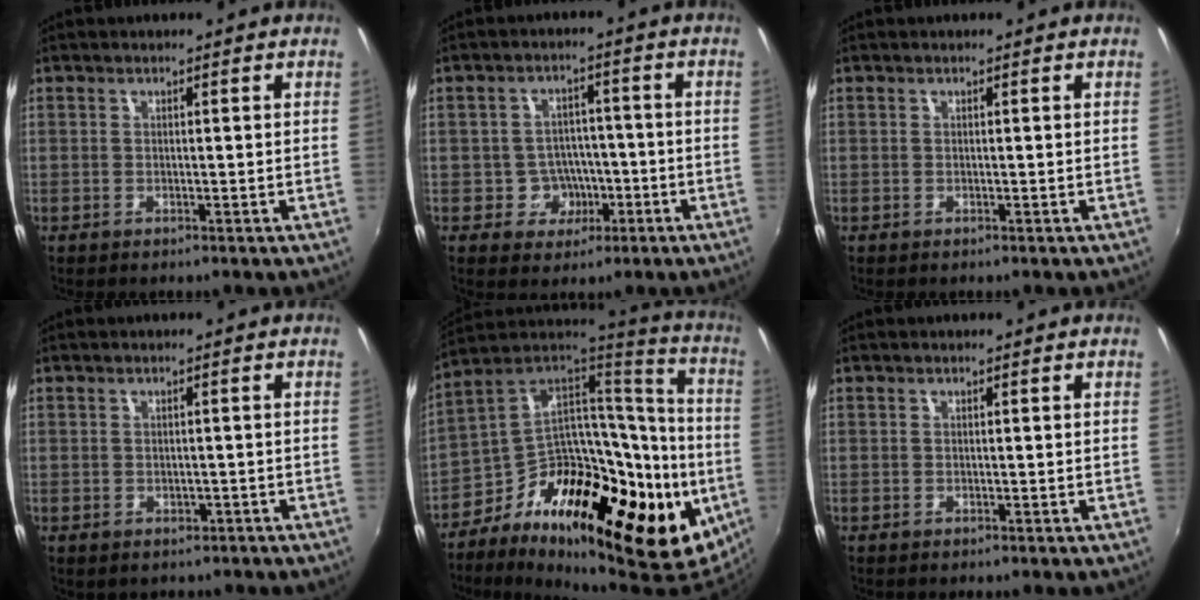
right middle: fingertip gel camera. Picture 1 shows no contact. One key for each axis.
{"total": 5.8, "fx": -2.1, "fy": 5.3, "fz": 1.2, "tx": -0.029, "ty": 0.018, "tz": -0.019}
{"total": 0.0}
{"total": 1.8, "fx": -0.7, "fy": 1.6, "fz": 0.5, "tx": -0.009, "ty": -0.005, "tz": -0.006}
{"total": 33.3, "fx": -12.2, "fy": 17.4, "fz": 25.6, "tx": -0.394, "ty": 0.015, "tz": -0.194}
{"total": 0.0}